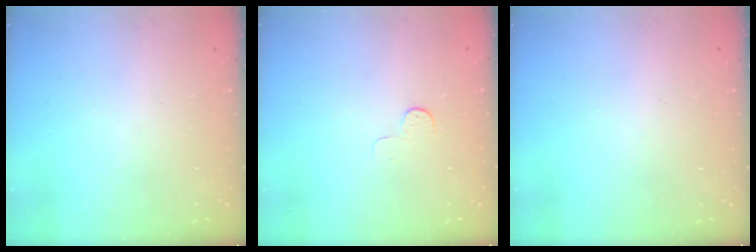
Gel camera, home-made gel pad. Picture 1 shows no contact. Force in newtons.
{"total": 3.0, "press": 3.0, "slide": 0.3}
{"total": 0.0}